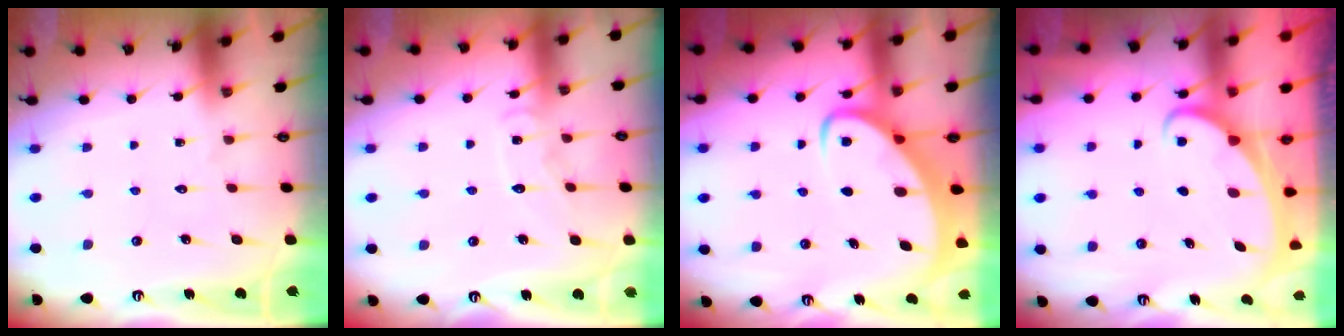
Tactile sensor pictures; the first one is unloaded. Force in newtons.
{"total": 7.2, "press": 7.2, "slide": 0.6}
{"total": 5.3, "press": 5.2, "slide": 0.7}
{"total": 2.5, "press": 2.5, "slide": 0.4}